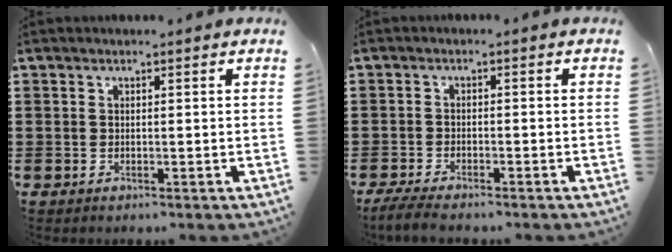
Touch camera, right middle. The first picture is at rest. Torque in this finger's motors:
{"motor_torque": [0.88, -0.13, 0.08, 0.05]}